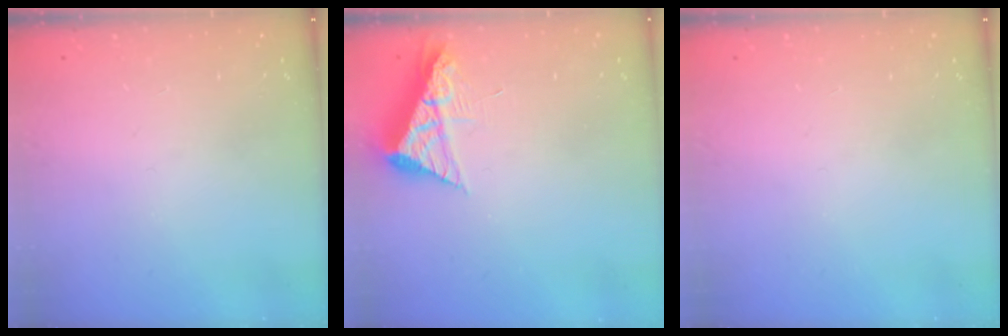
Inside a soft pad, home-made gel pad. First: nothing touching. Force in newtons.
{"total": 8.1, "press": 8.1, "slide": 0.8}
{"total": 0.0}